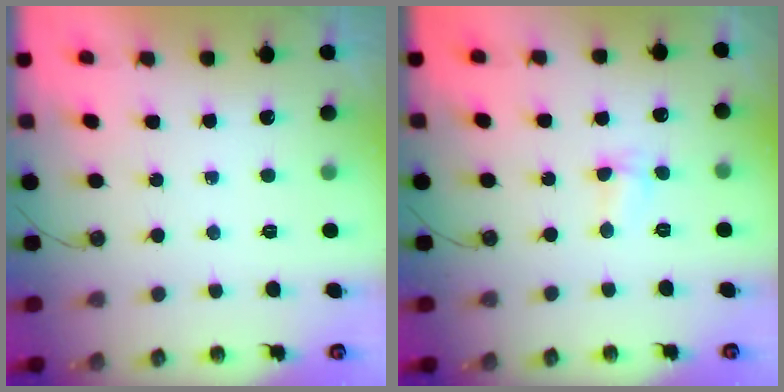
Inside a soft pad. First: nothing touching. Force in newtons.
{"total": 3.1, "press": 2.9, "slide": 1.0}